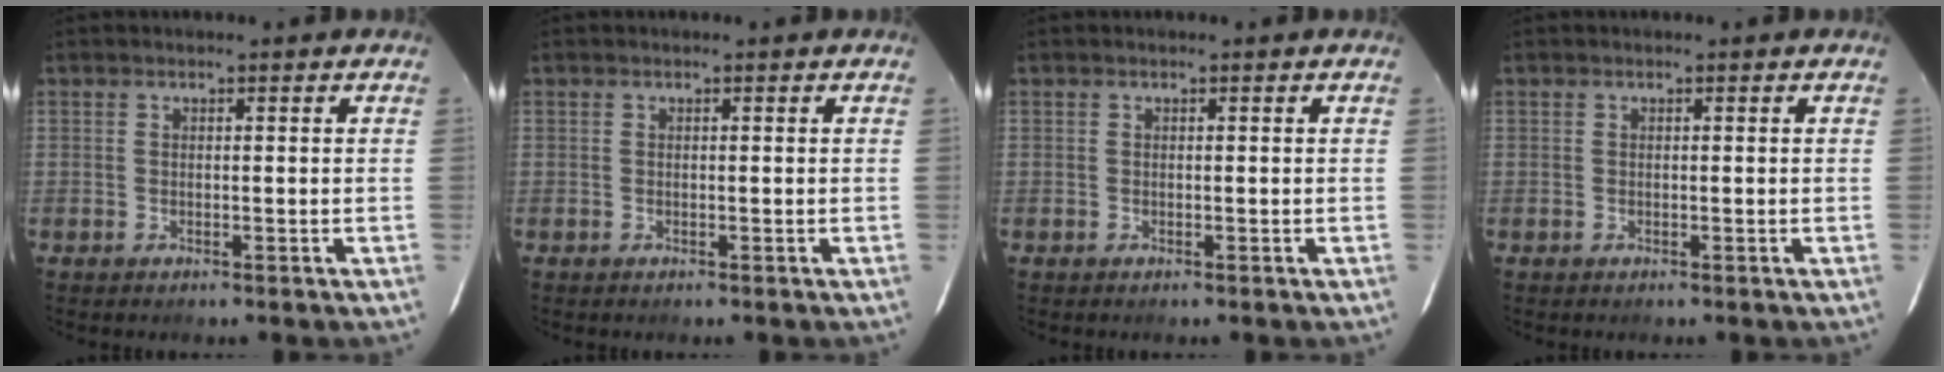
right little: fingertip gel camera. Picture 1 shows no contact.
{"total": 0.0}
{"total": 0.0}
{"total": 0.0}